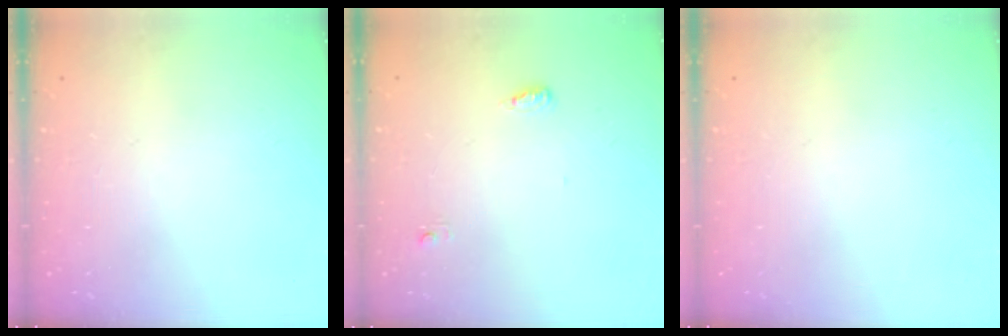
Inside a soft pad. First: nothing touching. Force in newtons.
{"total": 3.7, "press": 3.5, "slide": 1.2}
{"total": 0.0}